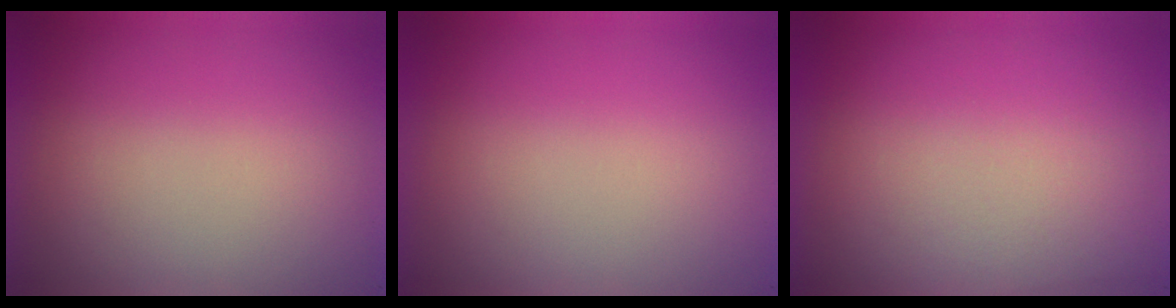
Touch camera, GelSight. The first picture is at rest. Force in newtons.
{"total": 0.0}
{"total": 2.6}